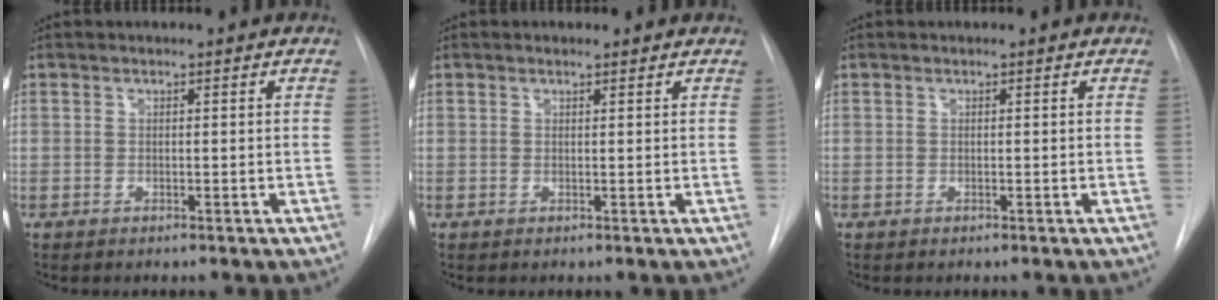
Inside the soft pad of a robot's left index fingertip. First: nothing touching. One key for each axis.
{"total": 0.0}
{"total": 0.0}